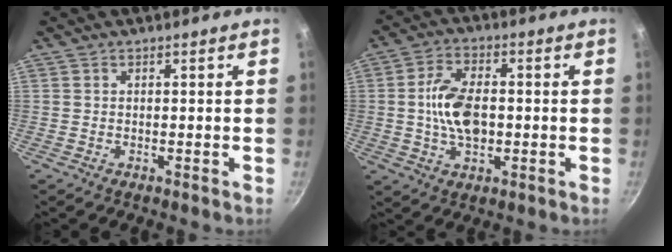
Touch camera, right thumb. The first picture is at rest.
{"total": 10.2, "force": [-0.3, 5.8, 8.3], "torque": [-0.149, 0.013, -0.011]}